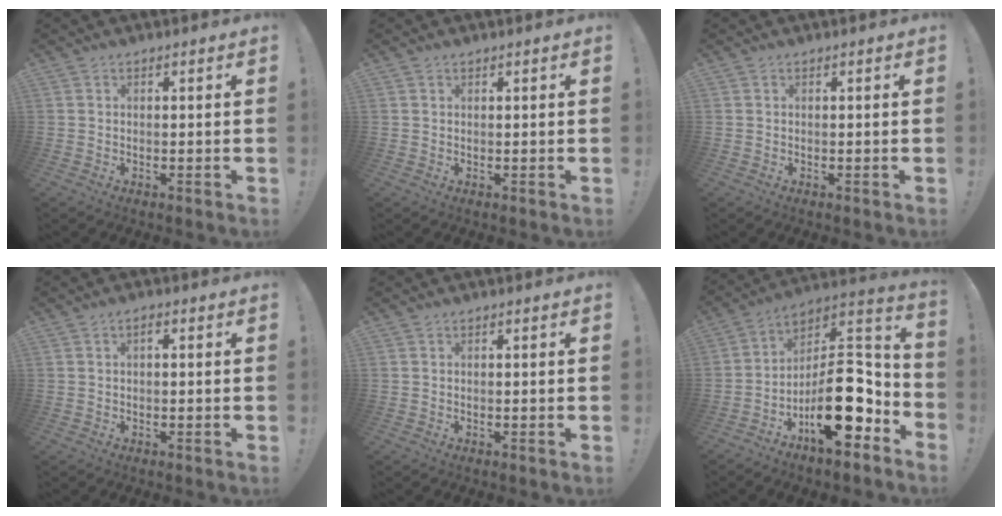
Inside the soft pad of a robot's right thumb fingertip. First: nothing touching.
{"total": 0.6, "force": [0.5, 0.4, 0.2], "torque": [-0.004, 0.000, 0.010]}
{"total": 0.0}
{"total": 0.9, "force": [-0.1, 0.5, 0.8], "torque": [-0.018, 0.004, -0.003]}
{"total": 0.0}
{"total": 20.8, "force": [-6.7, 10.3, 16.8], "torque": [-0.256, 0.039, -0.099]}